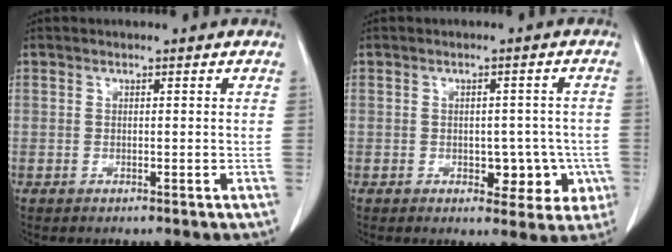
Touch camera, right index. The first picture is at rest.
{"total": 5.8, "force": [-1.5, 3.8, 4.0], "torque": [-0.027, 0.014, -0.010]}